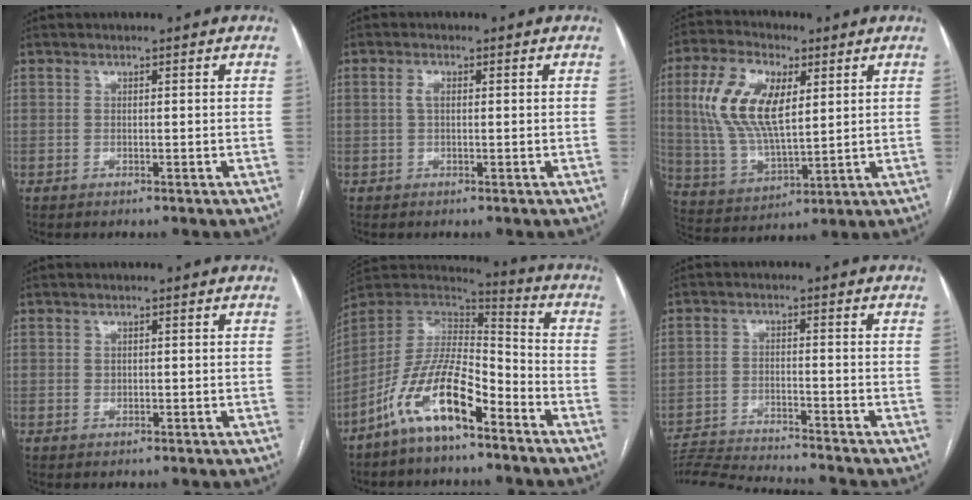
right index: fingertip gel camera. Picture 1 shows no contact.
{"total": 1.7, "force": [0.4, 0.8, 1.5], "torque": [-0.031, 0.005, 0.007]}
{"total": 14.1, "force": [4.1, 6.1, 12.1], "torque": [-0.261, 0.016, 0.082]}
{"total": 0.6, "force": [0.2, 0.6, 0.1], "torque": [0.000, 0.001, 0.005]}
{"total": 13.3, "force": [-7.9, 3.7, 10.0], "torque": [-0.193, 0.011, -0.149]}
{"total": 12.2, "force": [-11.6, -1.4, 3.3], "torque": [-0.044, -0.006, -0.193]}